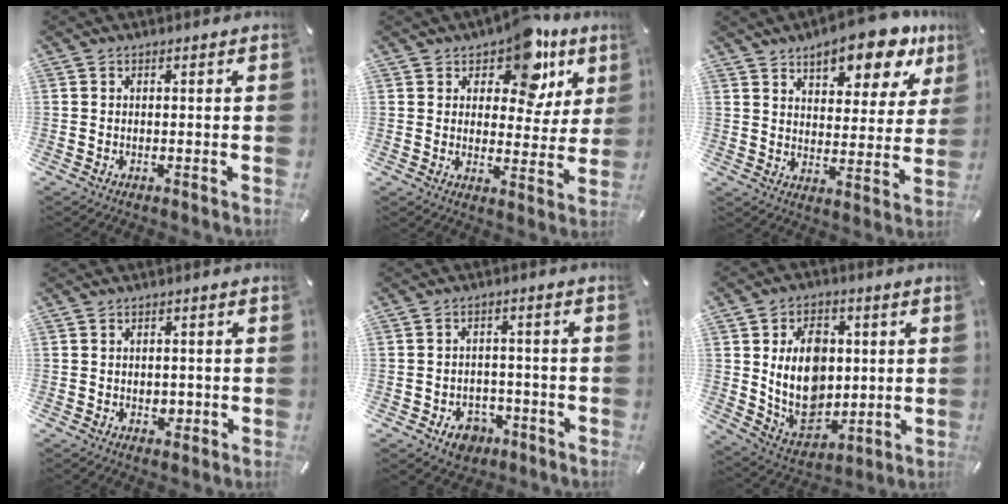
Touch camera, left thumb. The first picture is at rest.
{"total": 13.3, "force": [8.6, 7.3, 7.0], "torque": [-0.098, -0.050, 0.150]}
{"total": 14.6, "force": [10.1, 6.1, 8.7], "torque": [-0.117, -0.056, 0.167]}
{"total": 2.4, "force": [-0.4, 2.0, 1.2], "torque": [-0.014, -0.001, -0.009]}
{"total": 5.8, "force": [-3.0, 4.4, 2.2], "torque": [-0.031, 0.017, -0.053]}
{"total": 14.8, "force": [1.8, 11.6, 8.9], "torque": [-0.170, -0.007, 0.039]}